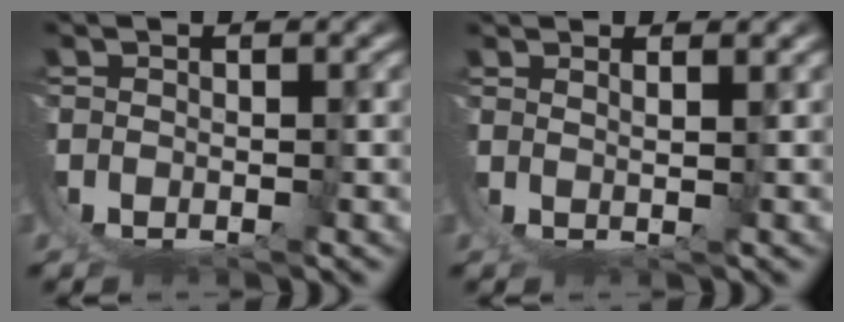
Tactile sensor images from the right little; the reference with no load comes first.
{"total": 2.2, "force": [1.5, -1.5, 0.8], "torque": [-0.005, -0.008, 0.033]}